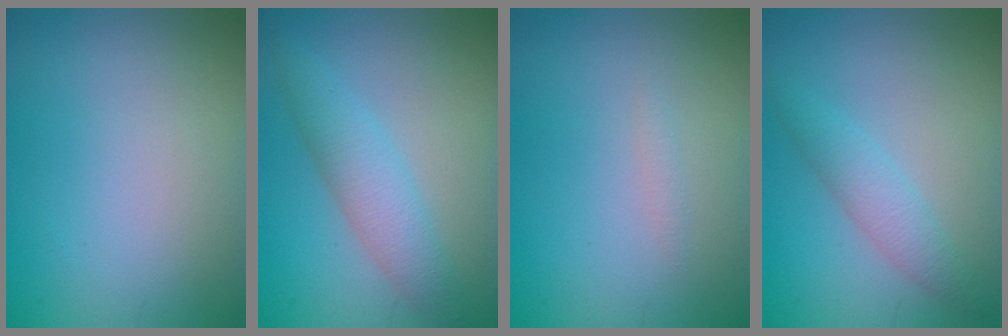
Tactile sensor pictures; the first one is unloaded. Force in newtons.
{"total": 3.8, "press": 3.8, "slide": 0.2}
{"total": 0.5, "press": 0.5, "slide": 0.1}
{"total": 2.5, "press": 2.5, "slide": 0.1}